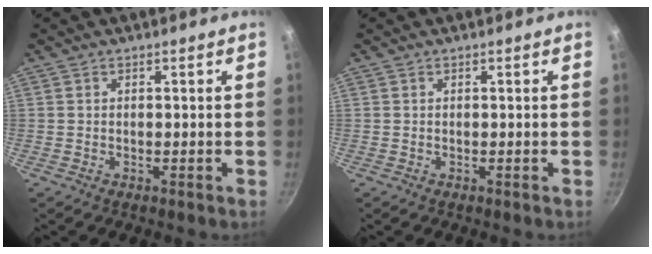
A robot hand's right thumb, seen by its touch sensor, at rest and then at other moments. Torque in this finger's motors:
{"motor_torque": [0.01, 0.01, -0.09, 0.09, 0.00]}